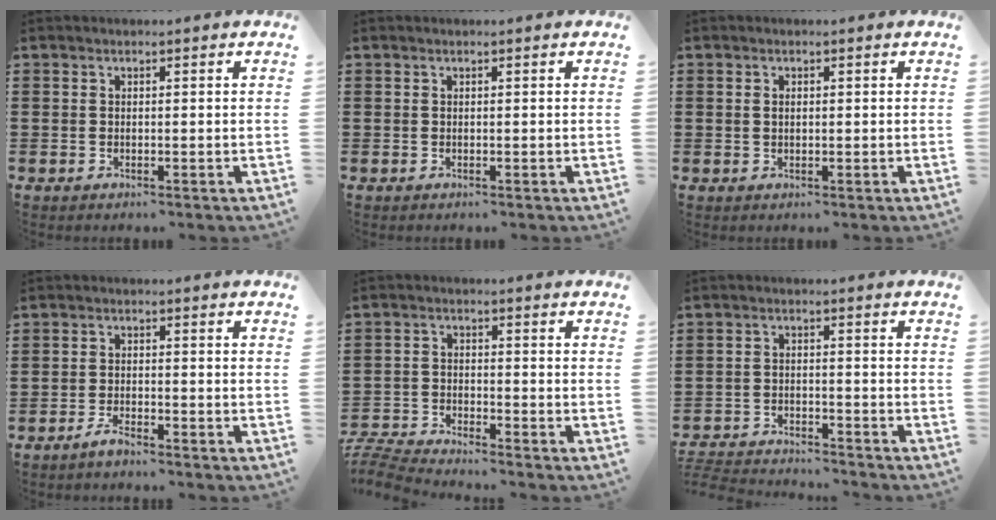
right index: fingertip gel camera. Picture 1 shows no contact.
{"total": 0.0}
{"total": 1.1, "force": [0.1, 0.6, 0.9], "torque": [-0.019, 0.004, 0.001]}
{"total": 2.1, "force": [-1.9, 0.1, 0.9], "torque": [-0.023, 0.000, -0.038]}
{"total": 4.6, "force": [-4.6, -0.2, 0.4], "torque": [-0.028, -0.008, -0.100]}
{"total": 4.1, "force": [-4.1, 0.1, 0.2], "torque": [-0.012, -0.001, -0.088]}